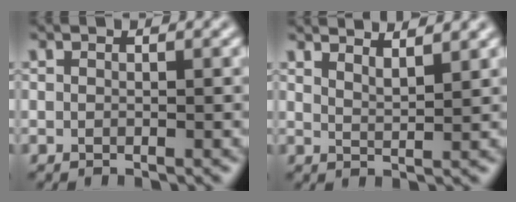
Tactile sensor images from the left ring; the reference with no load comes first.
{"total": 3.5, "force": [3.1, 0.8, 1.5], "torque": [-0.001, 0.012, 0.031]}